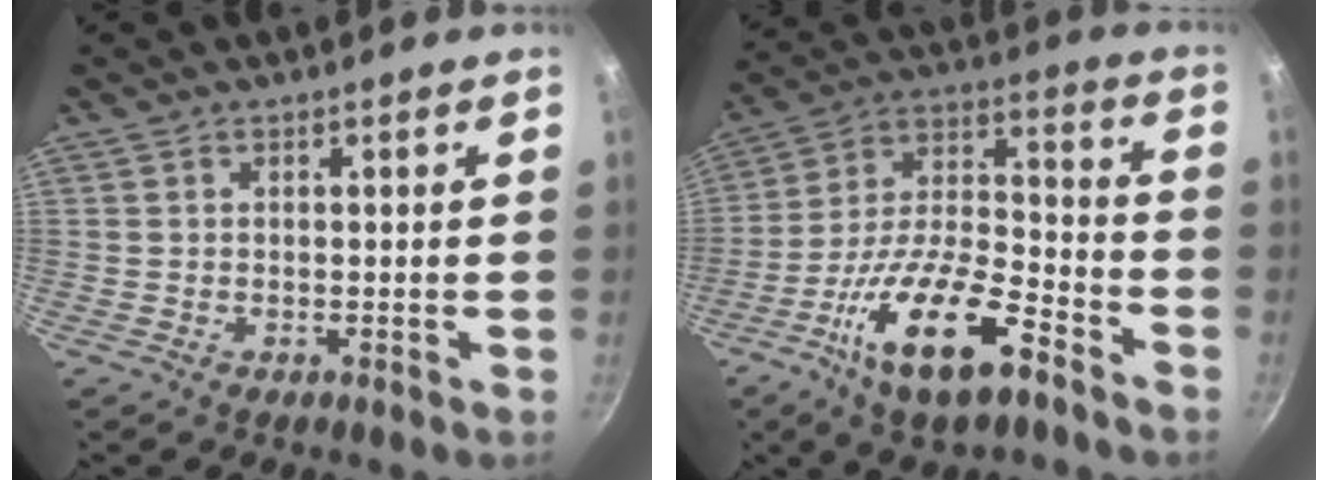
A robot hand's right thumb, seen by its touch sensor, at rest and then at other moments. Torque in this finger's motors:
{"motor_torque": [0.24, 0.45, 1.31, -1.49, 0.45]}